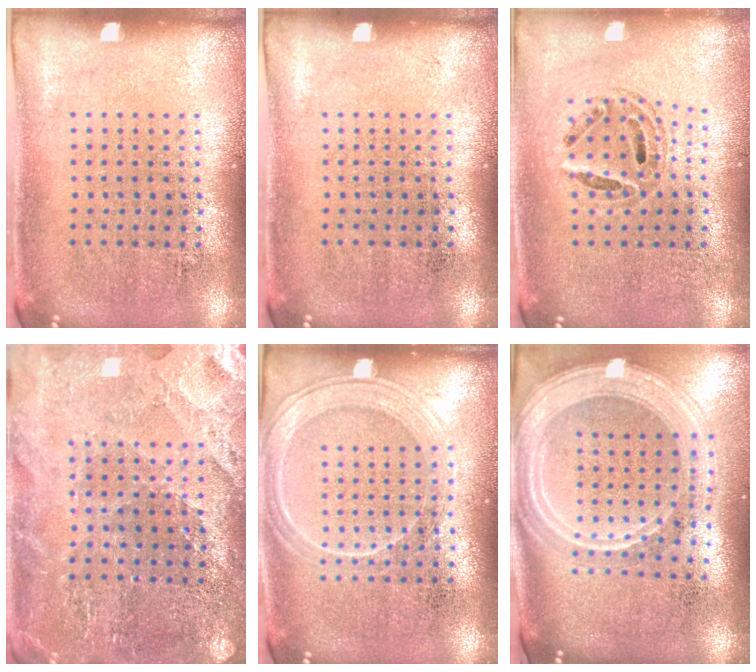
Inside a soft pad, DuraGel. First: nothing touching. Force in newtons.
{"total": 0.0}
{"total": 0.7, "press": 0.7, "slide": 0.3}
{"total": 2.4, "press": 2.3, "slide": 0.2}
{"total": 2.4, "press": 2.4, "slide": 0.4}
{"total": 3.0, "press": 2.4, "slide": 1.8}